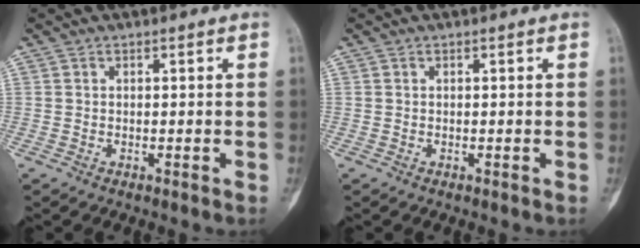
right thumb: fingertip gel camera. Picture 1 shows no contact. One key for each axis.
{"total": 0.0}